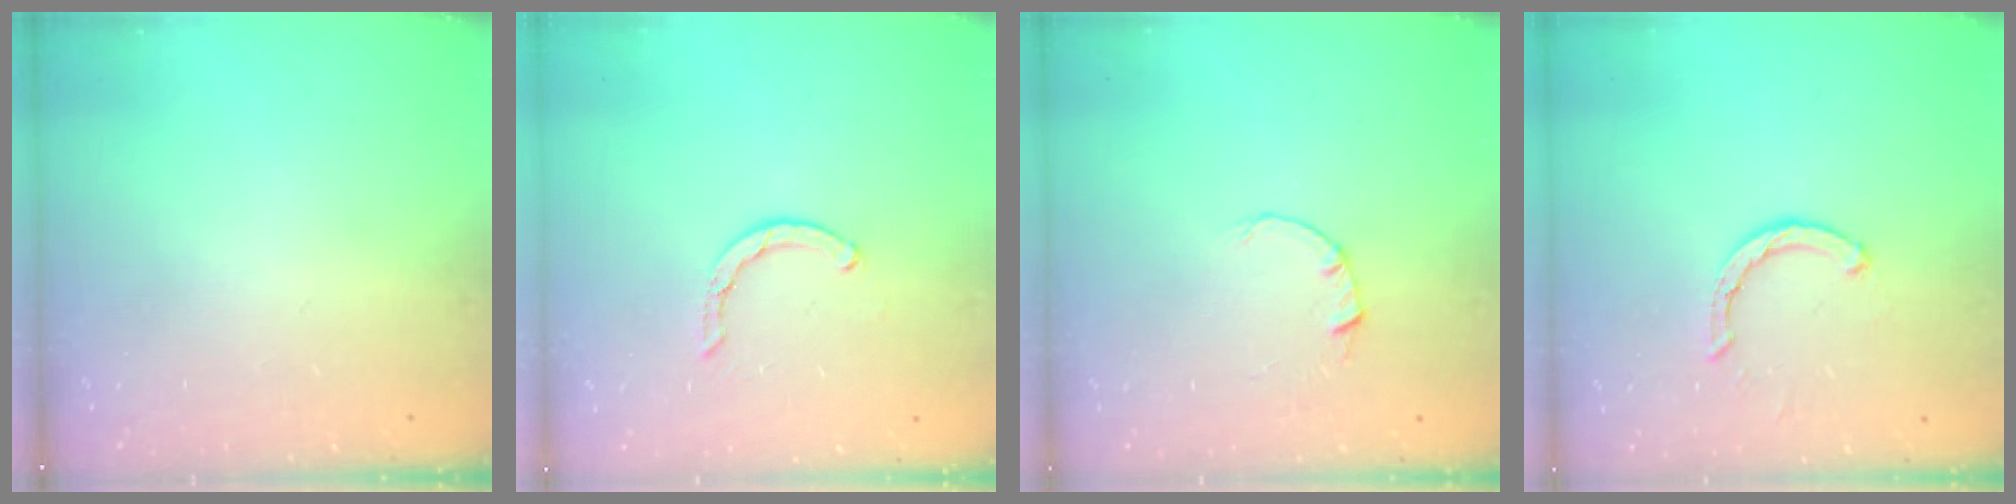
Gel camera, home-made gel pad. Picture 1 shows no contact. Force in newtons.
{"total": 1.6, "press": 1.6, "slide": 0.1}
{"total": 2.0, "press": 2.0, "slide": 0.3}
{"total": 2.1, "press": 2.1, "slide": 0.1}